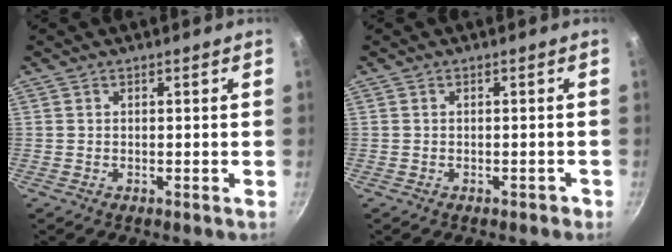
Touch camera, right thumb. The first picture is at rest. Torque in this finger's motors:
{"motor_torque": [-0.33, -0.08, -0.33, 0.08, 0.02]}